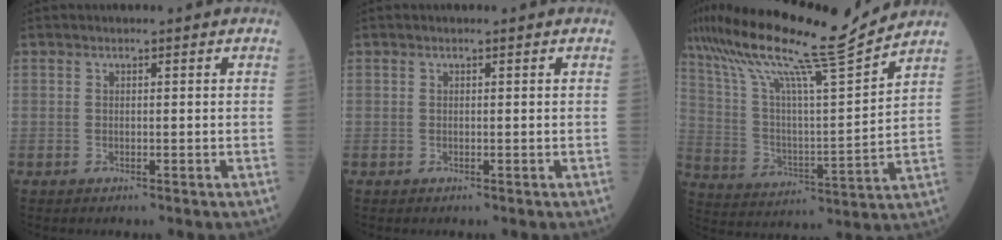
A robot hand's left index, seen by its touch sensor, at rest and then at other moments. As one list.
[{"total": 0.0}, {"total": 19.8, "force": [16.6, -0.7, 10.8], "torque": [-0.201, 0.001, 0.282]}]